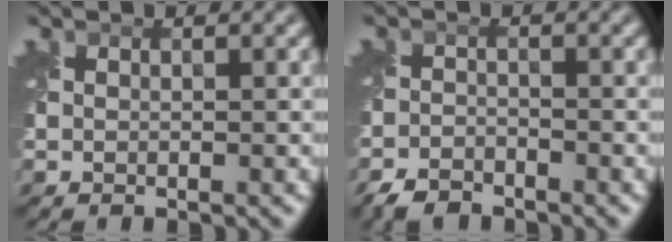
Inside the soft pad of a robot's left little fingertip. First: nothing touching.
{"total": 2.5, "force": [-2.3, 0.8, 0.6], "torque": [-0.012, -0.004, -0.054]}